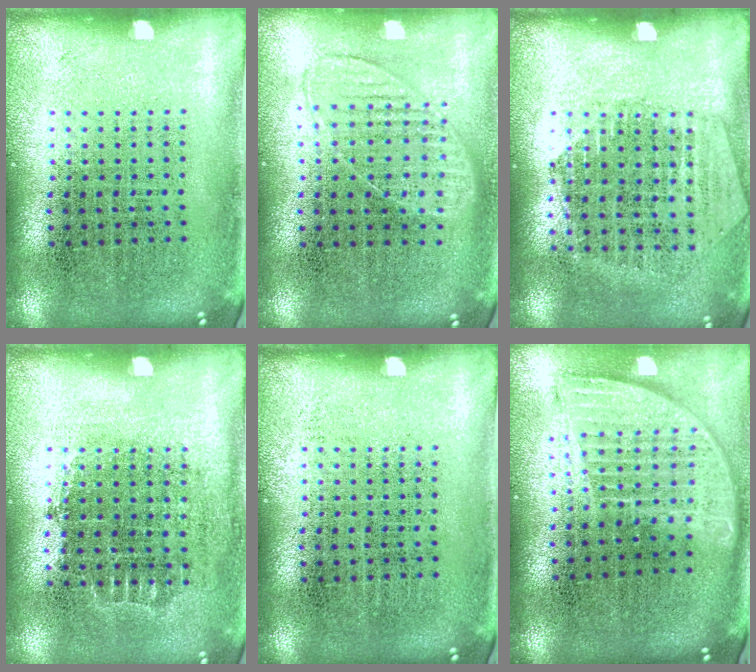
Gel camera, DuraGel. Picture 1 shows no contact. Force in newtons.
{"total": 0.9, "press": 0.9, "slide": 0.4}
{"total": 1.3, "press": 1.2, "slide": 0.5}
{"total": 0.6, "press": 0.6, "slide": 0.2}
{"total": 0.0}
{"total": 1.8, "press": 1.5, "slide": 1.0}